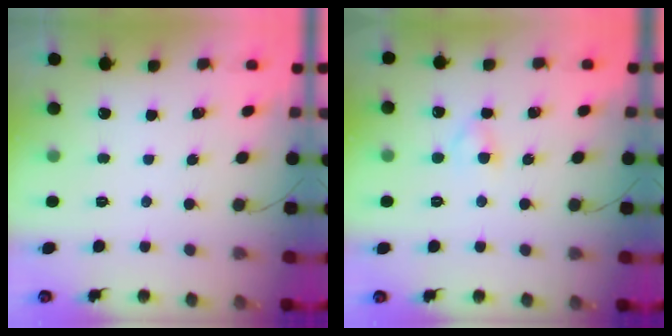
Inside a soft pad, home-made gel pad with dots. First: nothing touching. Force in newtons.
{"total": 2.8, "press": 2.6, "slide": 1.1}